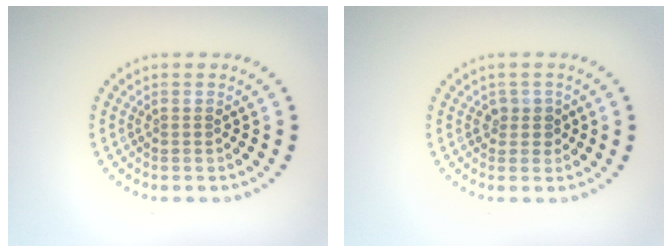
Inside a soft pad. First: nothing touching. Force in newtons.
{"total": 1.4, "press": 1.2, "slide": 0.7}